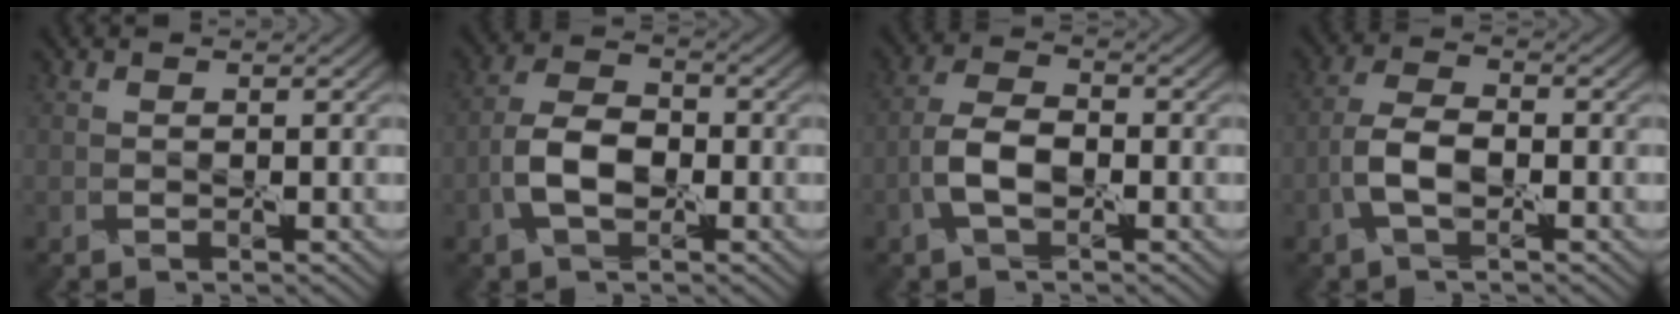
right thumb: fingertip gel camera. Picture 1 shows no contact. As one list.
[{"total": 4.9, "force": [-1.9, 2.7, 3.5], "torque": [-0.072, 0.014, -0.048]}, {"total": 4.1, "force": [-1.8, 1.8, 3.2], "torque": [-0.064, 0.015, -0.046]}, {"total": 3.7, "force": [-1.7, 1.4, 2.9], "torque": [-0.061, 0.014, -0.044]}]